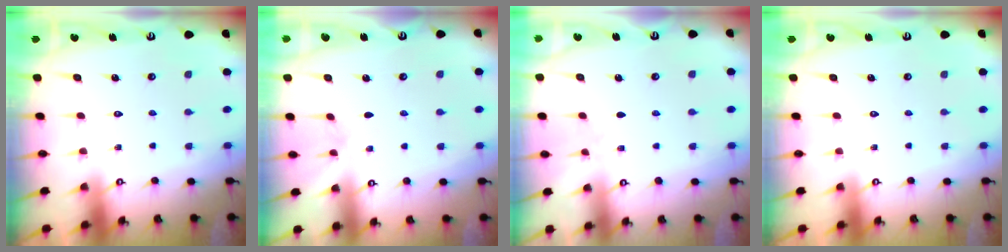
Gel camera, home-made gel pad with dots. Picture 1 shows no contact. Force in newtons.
{"total": 3.6, "press": 3.6, "slide": 0.5}
{"total": 2.9, "press": 2.9, "slide": 0.5}
{"total": 0.0}